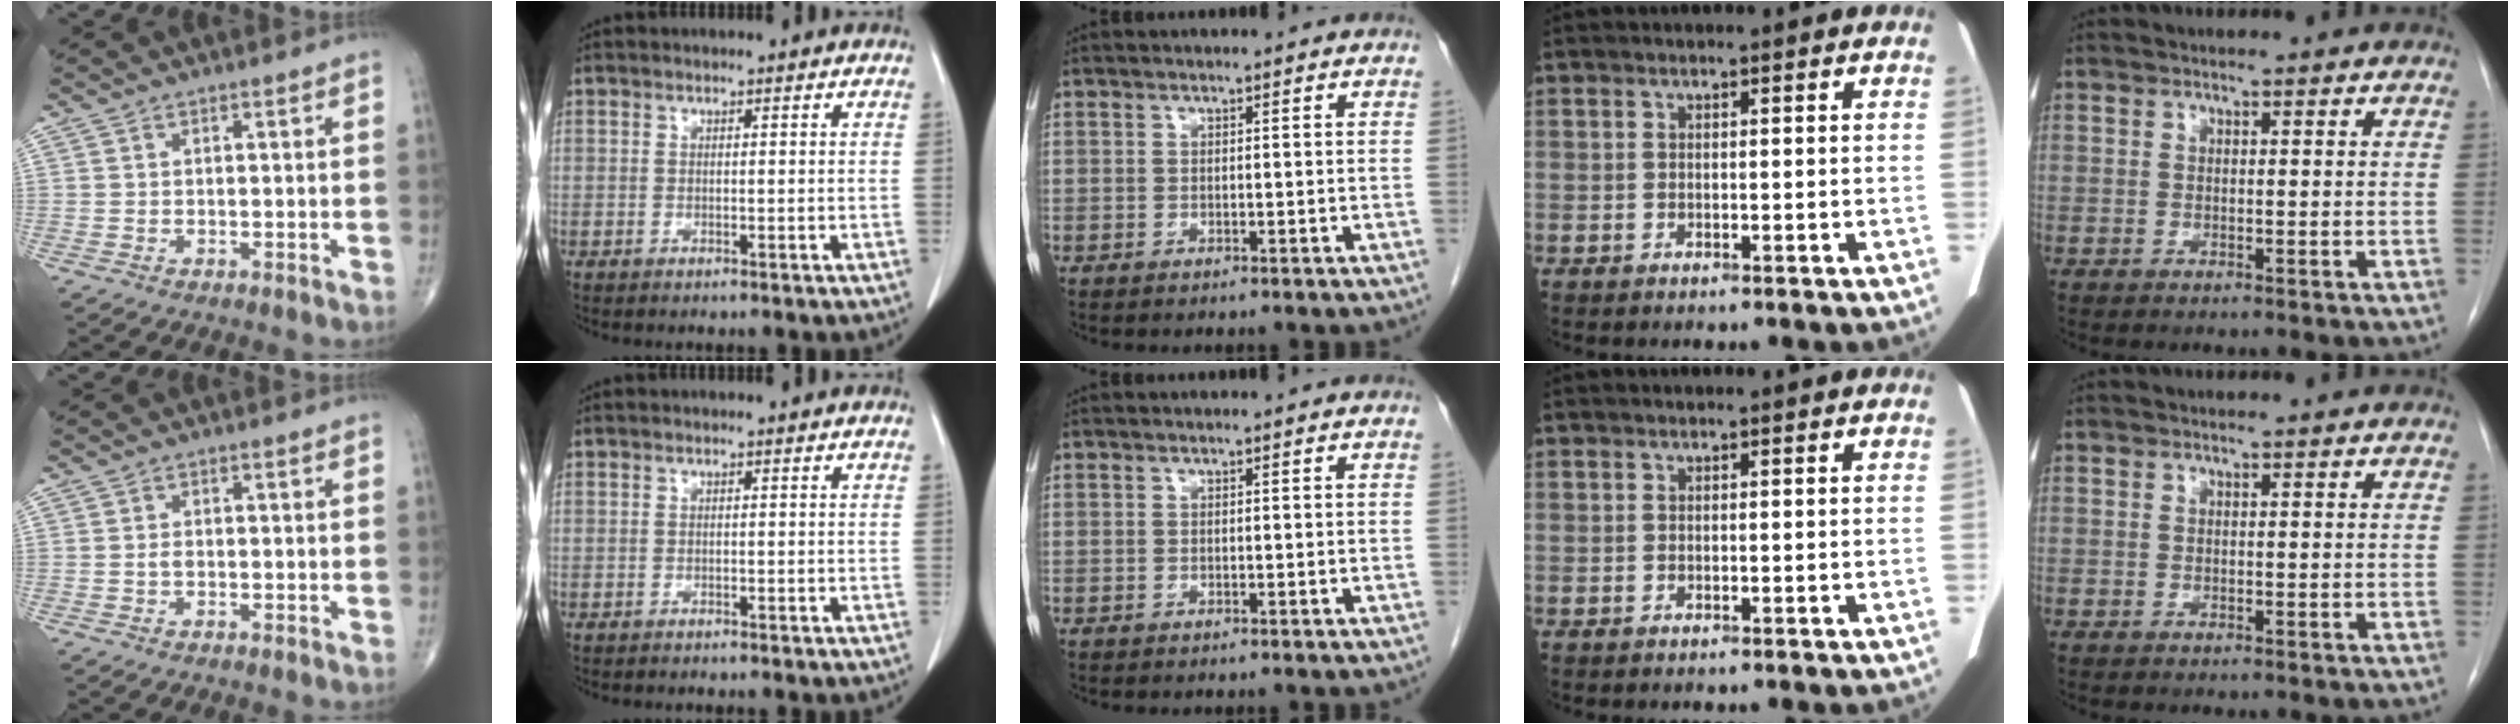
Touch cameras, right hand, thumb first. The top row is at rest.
{"thumb": {"total": 1.0, "force": [-0.4, 0.5, 0.8], "torque": [-0.011, 0.002, -0.009]}, "index": {"total": 0.9, "force": [-0.8, 0.0, 0.2], "torque": [-0.007, -0.003, -0.010]}}